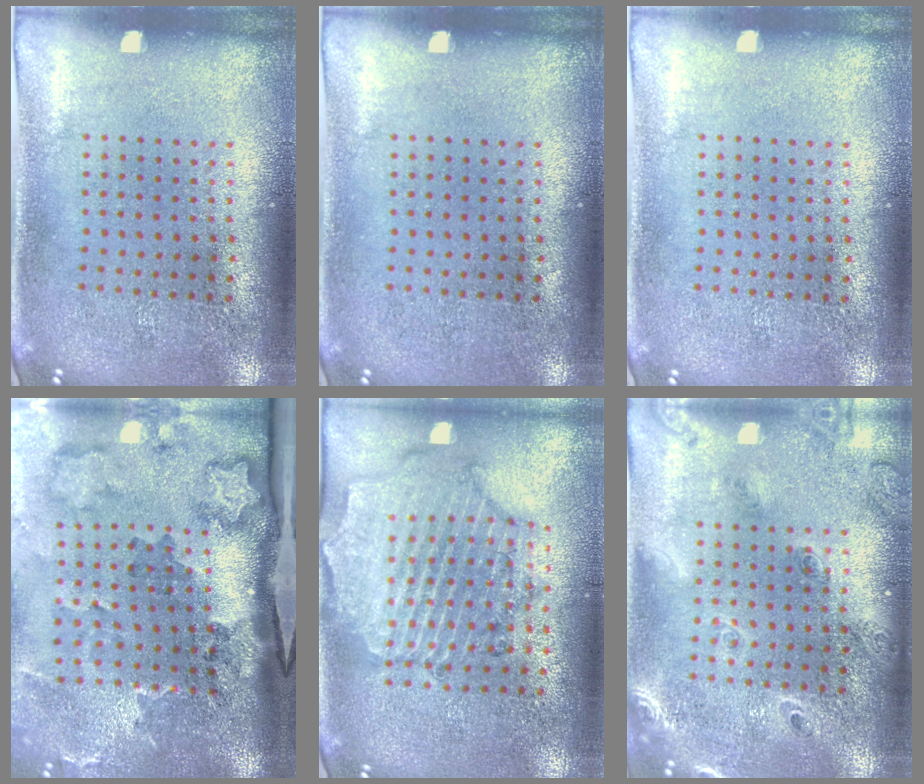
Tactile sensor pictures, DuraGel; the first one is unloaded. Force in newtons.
{"total": 0.0}
{"total": 0.0}
{"total": 3.8, "press": 2.5, "slide": 2.9}
{"total": 1.7, "press": 1.6, "slide": 0.3}
{"total": 1.7, "press": 1.6, "slide": 0.8}